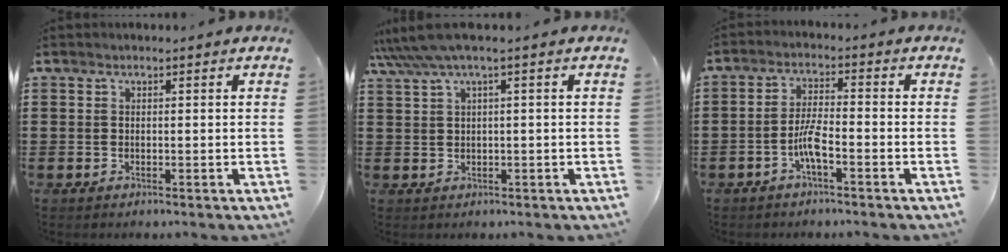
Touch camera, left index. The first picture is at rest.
{"total": 3.4, "force": [1.1, 0.1, 3.2], "torque": [-0.069, -0.003, 0.017]}
{"total": 4.8, "force": [-2.2, 1.0, 4.2], "torque": [-0.091, 0.000, -0.046]}